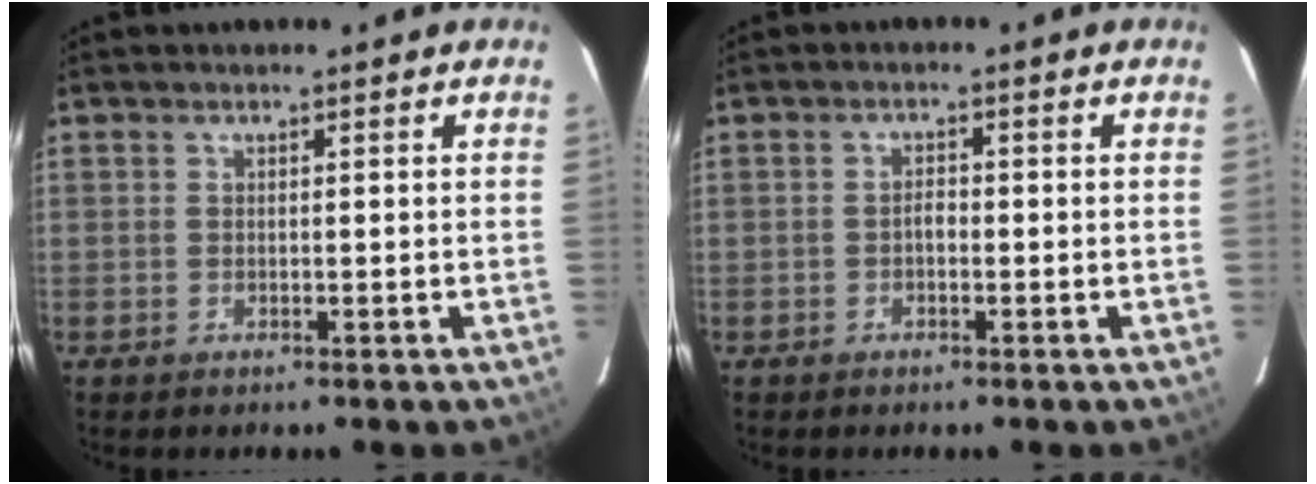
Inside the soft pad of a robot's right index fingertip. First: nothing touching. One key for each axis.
{"total": 1.3, "fx": -0.6, "fy": 0.8, "fz": 0.9, "tx": -0.016, "ty": 0.006, "tz": -0.011}